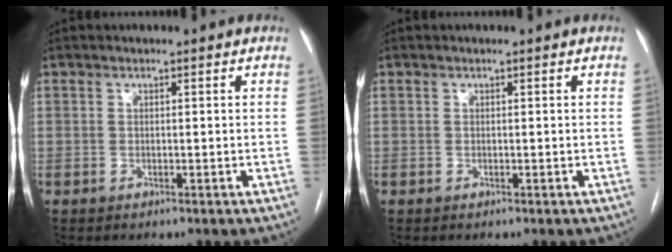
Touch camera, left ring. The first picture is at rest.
{"total": 0.0}